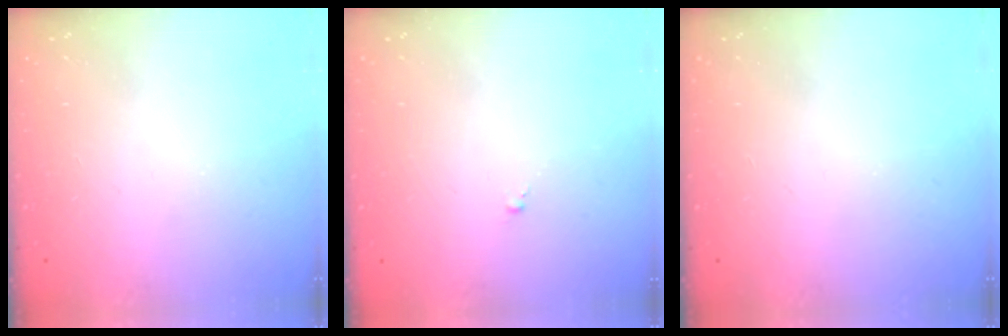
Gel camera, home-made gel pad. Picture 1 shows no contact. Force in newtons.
{"total": 0.0}
{"total": 0.0}